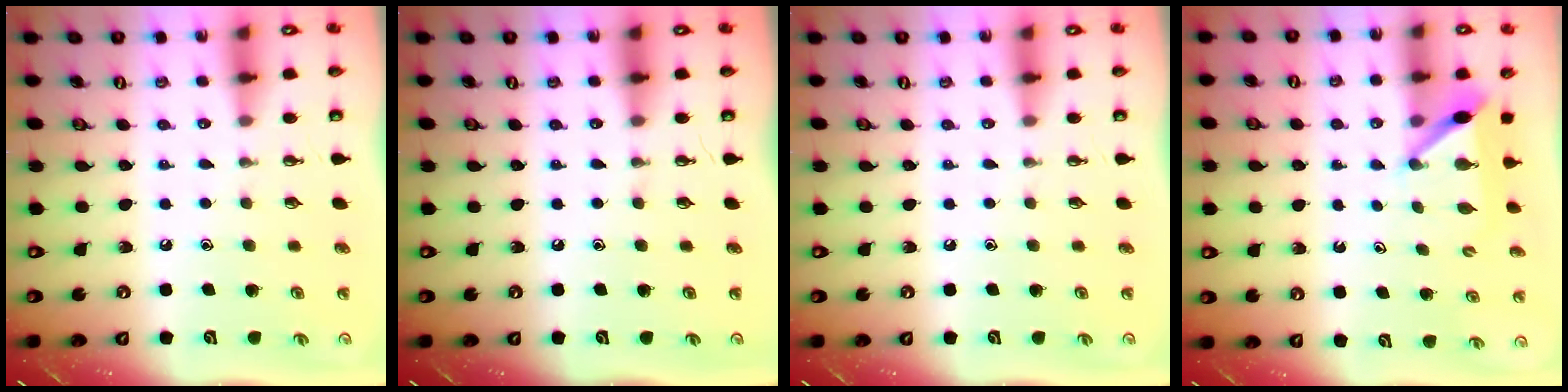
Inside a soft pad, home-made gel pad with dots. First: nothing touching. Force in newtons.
{"total": 0.0}
{"total": 0.0}
{"total": 6.1, "press": 6.1, "slide": 0.7}